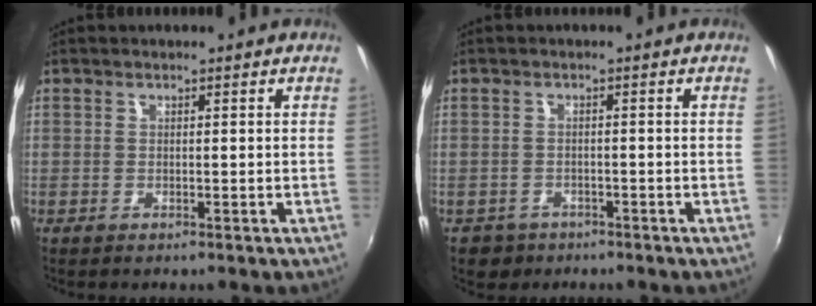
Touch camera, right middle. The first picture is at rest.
{"total": 3.7, "force": [-2.2, 2.9, 0.8], "torque": [-0.028, -0.001, -0.028]}